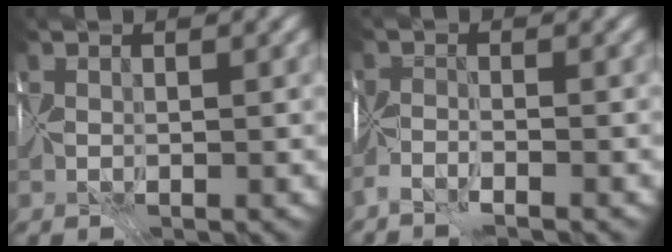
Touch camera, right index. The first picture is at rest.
{"total": 2.5, "force": [-2.3, 0.2, 1.0], "torque": [-0.023, 0.000, -0.058]}